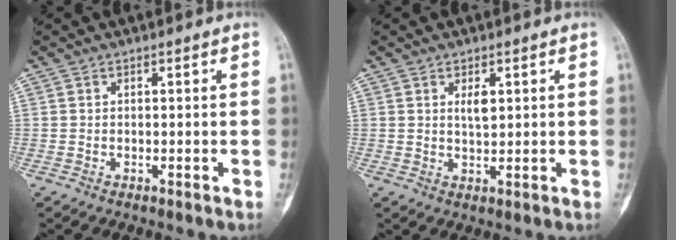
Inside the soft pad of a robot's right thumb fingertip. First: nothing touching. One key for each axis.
{"total": 2.9, "fx": 1.1, "fy": 1.3, "fz": 2.4, "tx": -0.038, "ty": -0.008, "tz": 0.021}